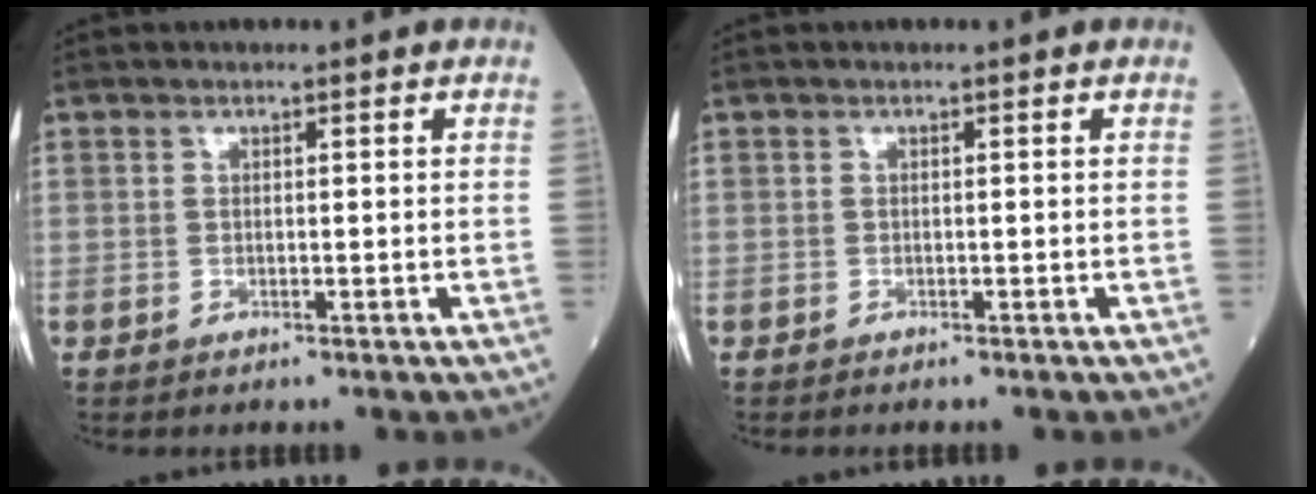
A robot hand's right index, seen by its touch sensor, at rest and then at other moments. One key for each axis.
{"total": 0.5, "fx": -0.5, "fy": 0.0, "fz": -0.1, "tx": 0.006, "ty": -0.001, "tz": -0.011}